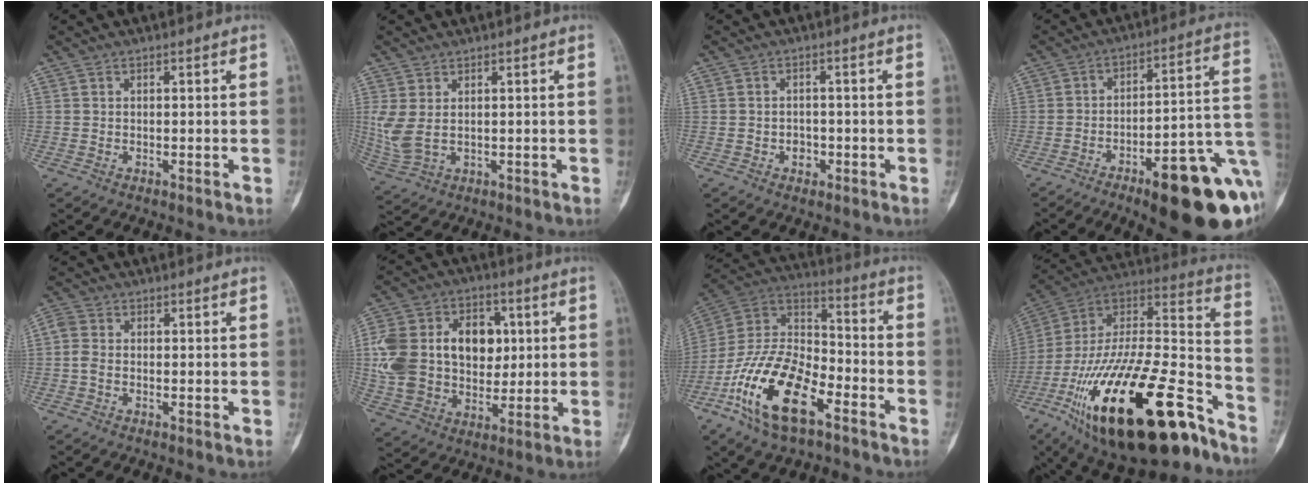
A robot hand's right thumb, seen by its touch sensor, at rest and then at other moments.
{"total": 5.8, "force": [1.0, 3.0, 4.8], "torque": [-0.125, 0.000, 0.034]}
{"total": 2.1, "force": [-0.9, 1.7, 0.9], "torque": [0.000, 0.006, -0.013]}
{"total": 23.2, "force": [-9.1, 6.8, 20.2], "torque": [-0.206, 0.047, -0.121]}
{"total": 2.3, "force": [-0.4, 1.5, 1.6], "torque": [-0.041, 0.007, -0.017]}
{"total": 20.9, "force": [2.2, 14.8, 14.5], "torque": [-0.261, 0.017, 0.048]}
{"total": 21.0, "force": [-10.5, 10.0, 15.2], "torque": [-0.280, 0.064, -0.196]}
{"total": 39.3, "force": [-20.4, 15.0, 30.0], "torque": [-0.510, 0.046, -0.335]}